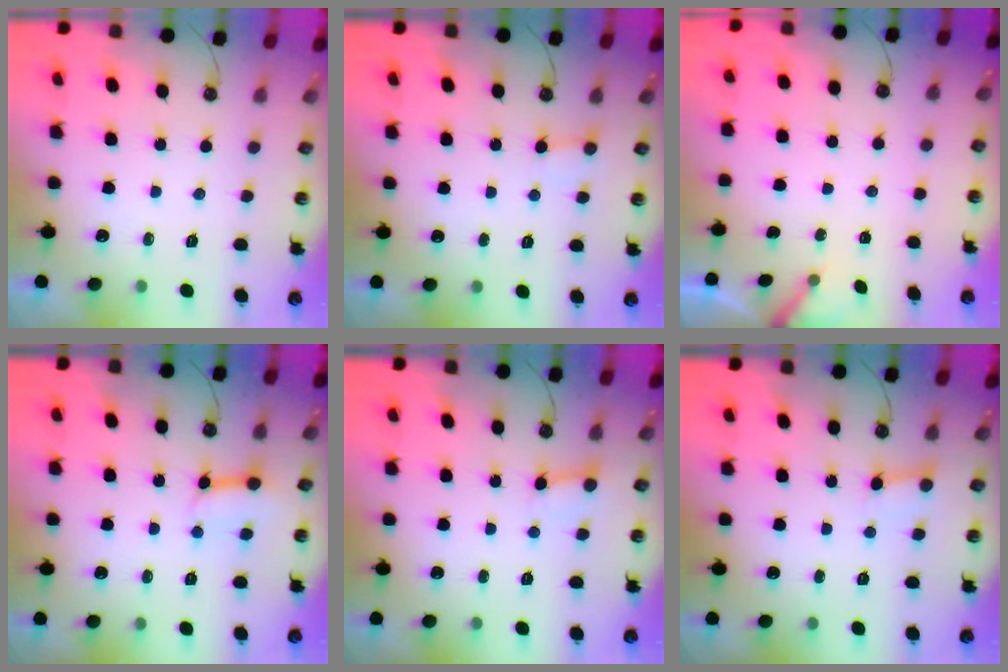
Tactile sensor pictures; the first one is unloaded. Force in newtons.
{"total": 2.8, "press": 2.8, "slide": 0.3}
{"total": 2.3, "press": 2.3, "slide": 0.2}
{"total": 6.7, "press": 6.7, "slide": 0.8}
{"total": 3.3, "press": 3.3, "slide": 0.2}
{"total": 2.0, "press": 2.0, "slide": 0.2}